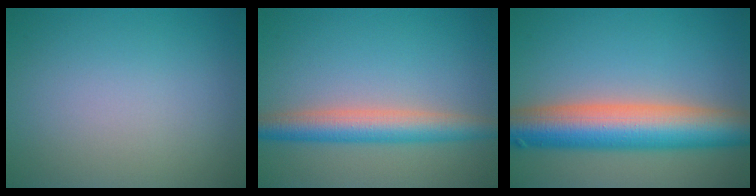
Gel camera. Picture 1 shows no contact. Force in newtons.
{"total": 4.8, "press": 4.8, "slide": 0.2}
{"total": 10.1, "press": 10.1, "slide": 0.4}